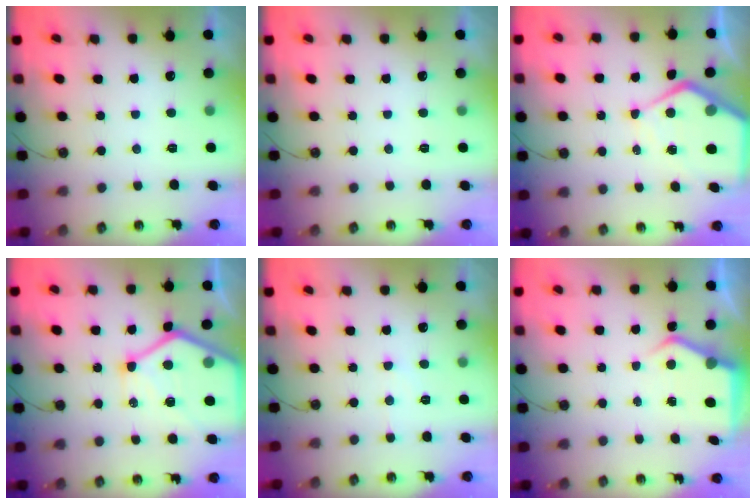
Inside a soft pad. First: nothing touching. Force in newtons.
{"total": 0.0}
{"total": 10.5, "press": 10.5, "slide": 1.1}
{"total": 19.8, "press": 19.7, "slide": 2.2}
{"total": 4.3, "press": 4.3, "slide": 0.7}
{"total": 5.0, "press": 5.0, "slide": 0.4}